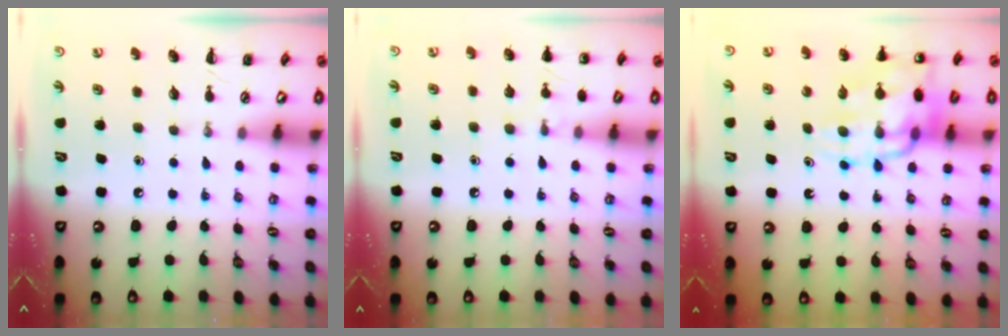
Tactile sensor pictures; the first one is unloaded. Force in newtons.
{"total": 6.4, "press": 6.1, "slide": 2.1}
{"total": 16.7, "press": 16.3, "slide": 3.7}